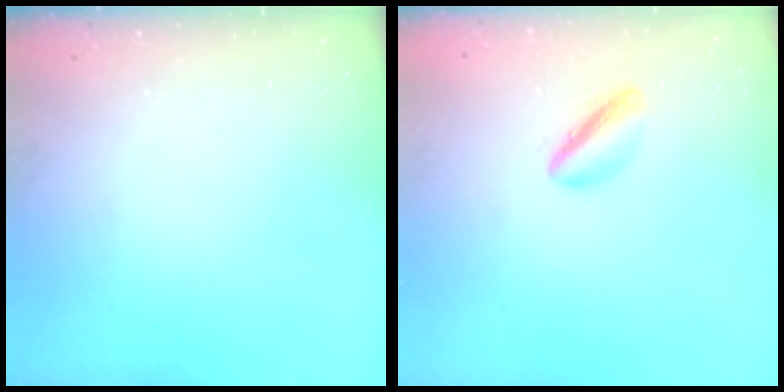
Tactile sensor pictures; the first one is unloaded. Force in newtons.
{"total": 2.4, "press": 2.3, "slide": 0.4}